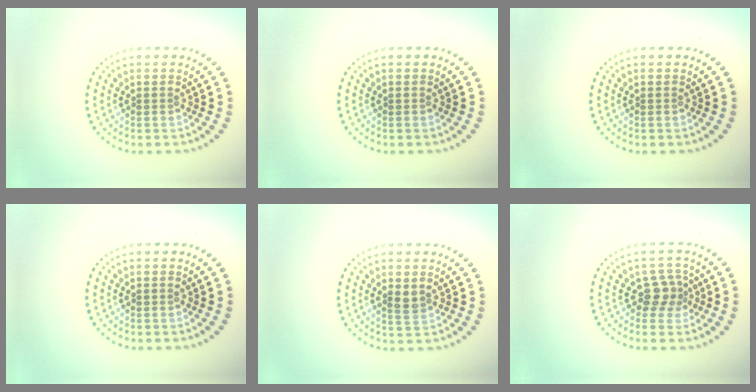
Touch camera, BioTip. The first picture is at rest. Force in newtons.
{"total": 0.0}
{"total": 0.0}
{"total": 0.0}
{"total": 1.3, "press": 1.2, "slide": 0.5}
{"total": 2.3, "press": 1.9, "slide": 1.4}